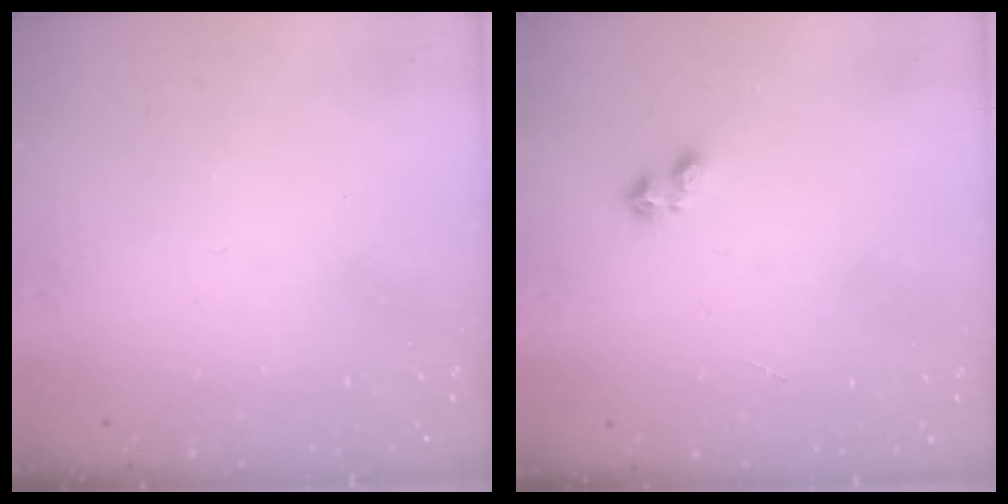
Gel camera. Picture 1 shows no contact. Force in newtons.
{"total": 2.9, "press": 2.8, "slide": 0.5}